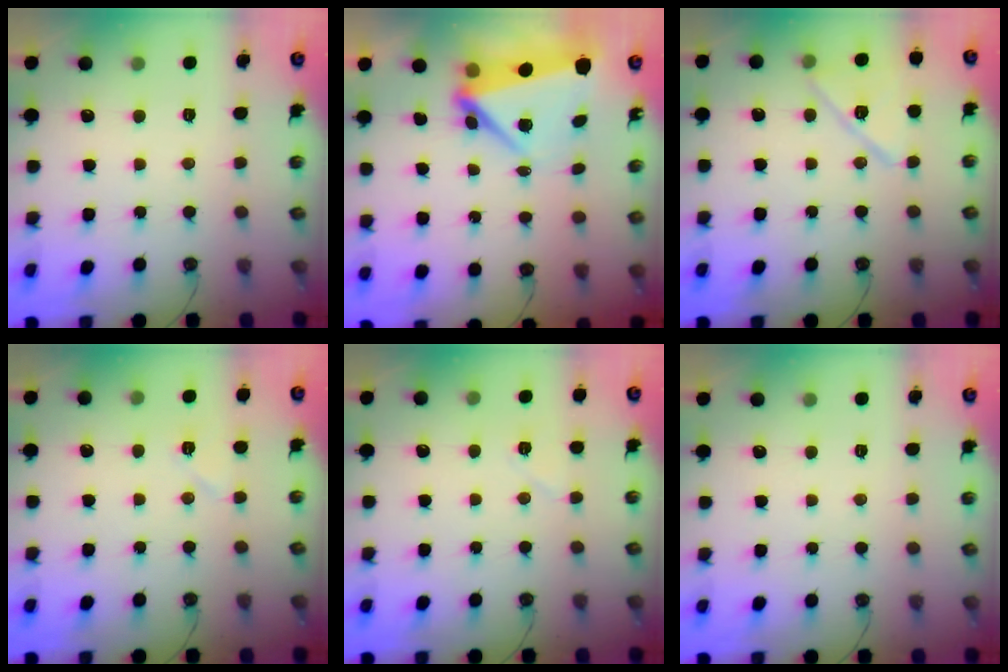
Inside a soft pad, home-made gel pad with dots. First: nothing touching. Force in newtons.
{"total": 6.5, "press": 6.4, "slide": 1.2}
{"total": 11.9, "press": 11.9, "slide": 0.6}
{"total": 5.5, "press": 5.4, "slide": 0.9}
{"total": 5.3, "press": 4.8, "slide": 2.1}
{"total": 0.0}